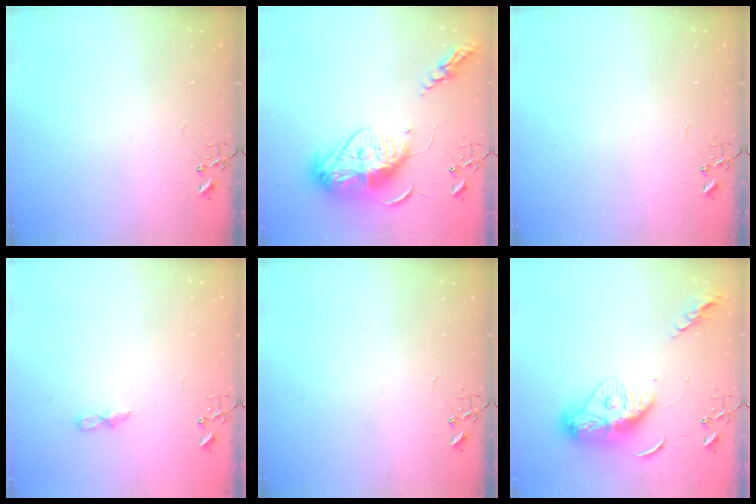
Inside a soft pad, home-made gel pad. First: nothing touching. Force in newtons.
{"total": 18.2, "press": 18.2, "slide": 1.6}
{"total": 0.0}
{"total": 6.2, "press": 6.1, "slide": 0.7}
{"total": 0.0}
{"total": 12.7, "press": 12.7, "slide": 1.2}